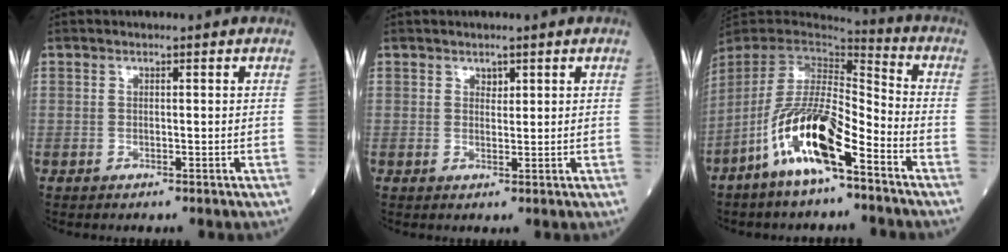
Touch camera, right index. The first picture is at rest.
{"total": 1.1, "force": [0.8, 0.7, 0.5], "torque": [-0.003, -0.002, 0.011]}
{"total": 14.2, "force": [-7.7, 2.7, 11.7], "torque": [-0.241, -0.016, -0.143]}